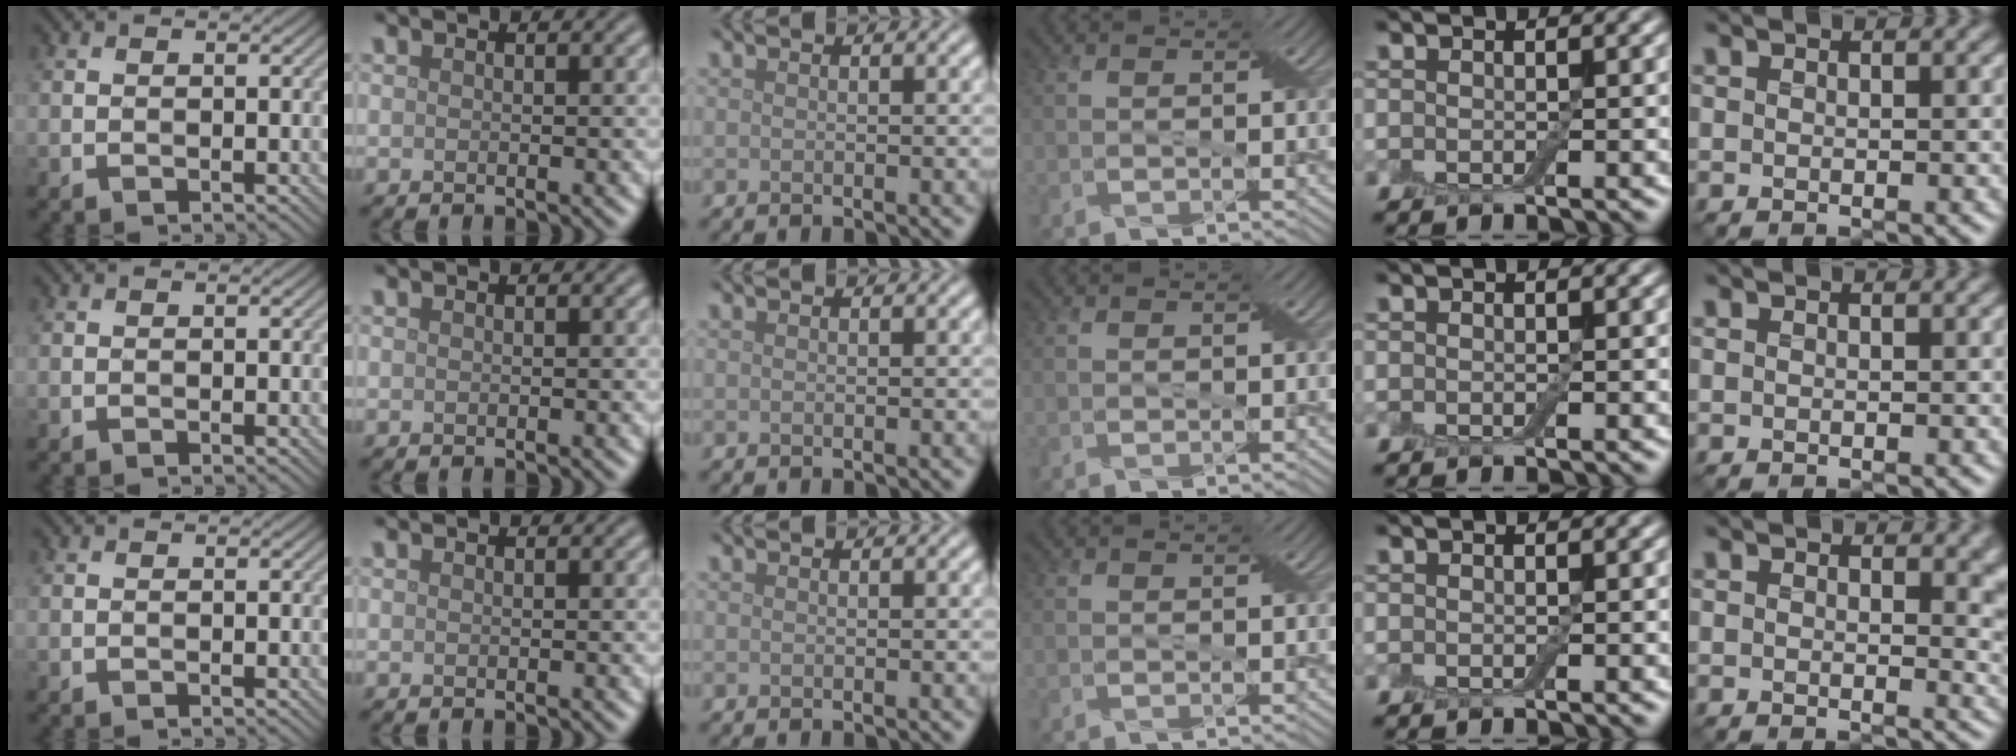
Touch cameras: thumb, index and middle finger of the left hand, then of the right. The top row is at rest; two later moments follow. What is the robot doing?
{"motion": "extract", "object": "drawer"}